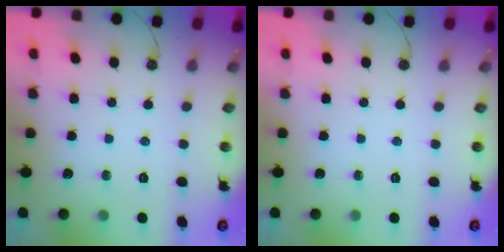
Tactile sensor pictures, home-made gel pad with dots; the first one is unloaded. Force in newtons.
{"total": 0.0}